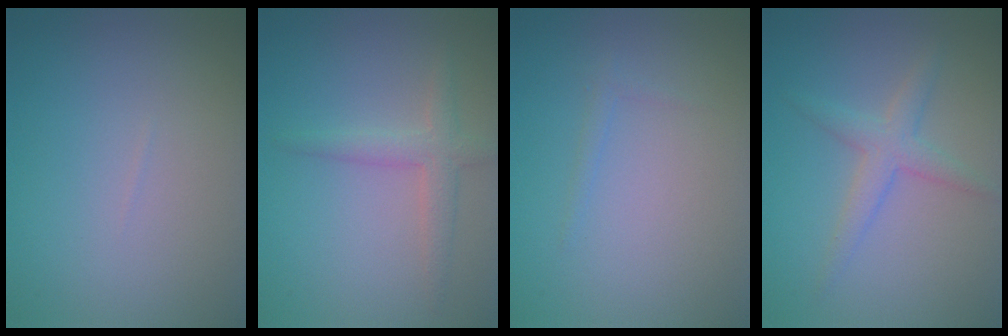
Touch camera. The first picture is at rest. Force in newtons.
{"total": 2.3, "press": 2.3, "slide": 0.1}
{"total": 0.7, "press": 0.7, "slide": 0.0}
{"total": 2.5, "press": 2.5, "slide": 0.0}